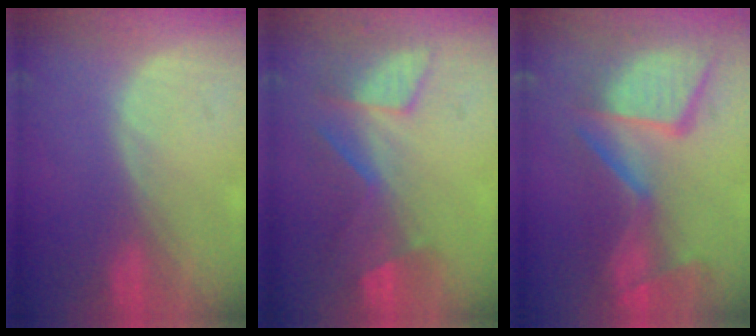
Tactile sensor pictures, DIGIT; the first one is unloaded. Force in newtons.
{"total": 8.5, "press": 7.3, "slide": 4.3}
{"total": 13.7, "press": 11.2, "slide": 8.0}